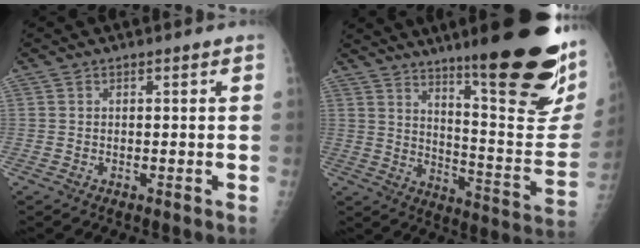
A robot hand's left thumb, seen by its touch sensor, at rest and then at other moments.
{"total": 28.1, "force": [16.9, 5.6, 21.8], "torque": [-0.250, -0.085, 0.248]}